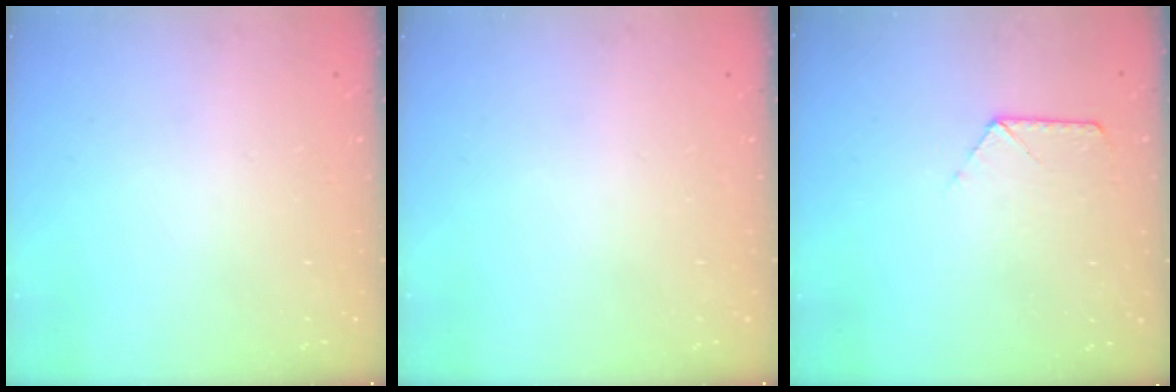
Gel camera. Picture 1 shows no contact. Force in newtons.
{"total": 0.0}
{"total": 7.8, "press": 7.7, "slide": 0.6}